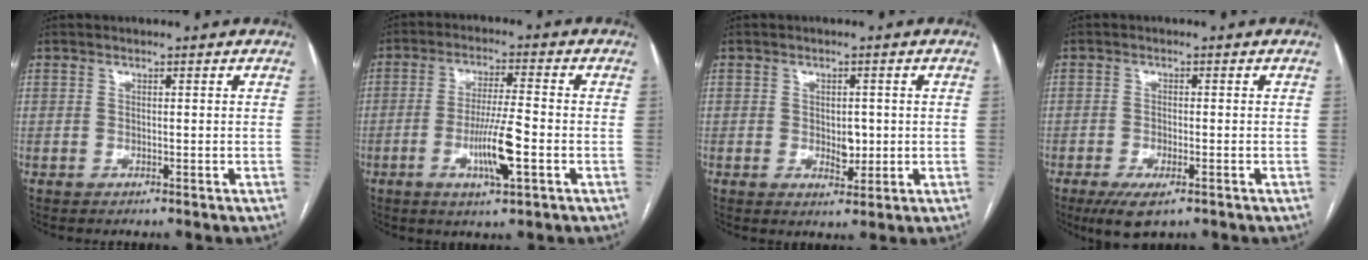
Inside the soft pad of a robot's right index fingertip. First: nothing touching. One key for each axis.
{"total": 8.4, "fx": -2.7, "fy": 0.6, "fz": 7.9, "tx": -0.148, "ty": -0.008, "tz": -0.049}
{"total": 3.2, "fx": -0.2, "fy": 1.9, "fz": 2.6, "tx": -0.034, "ty": -0.001, "tz": 0.003}
{"total": 5.2, "fx": -3.1, "fy": 1.6, "fz": 3.9, "tx": -0.071, "ty": -0.011, "tz": -0.047}